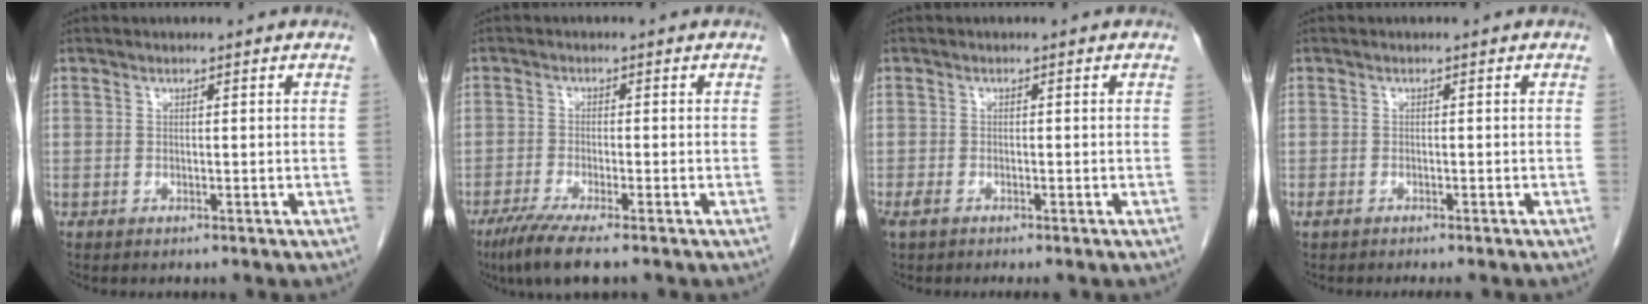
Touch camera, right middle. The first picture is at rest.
{"total": 5.9, "force": [-4.2, 0.2, 4.2], "torque": [-0.076, -0.016, -0.073]}
{"total": 2.5, "force": [-1.7, 0.9, 1.5], "torque": [-0.031, -0.006, -0.028]}
{"total": 2.9, "force": [-2.4, 0.8, 1.5], "torque": [-0.020, -0.006, -0.030]}